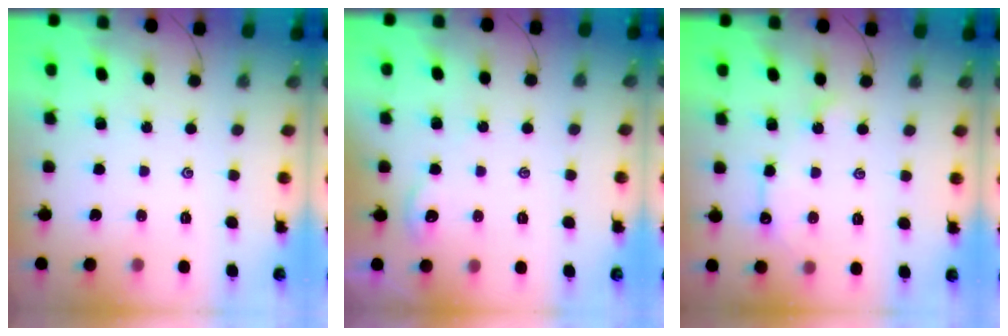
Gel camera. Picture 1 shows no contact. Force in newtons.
{"total": 2.2, "press": 2.2, "slide": 0.4}
{"total": 4.8, "press": 4.8, "slide": 0.5}